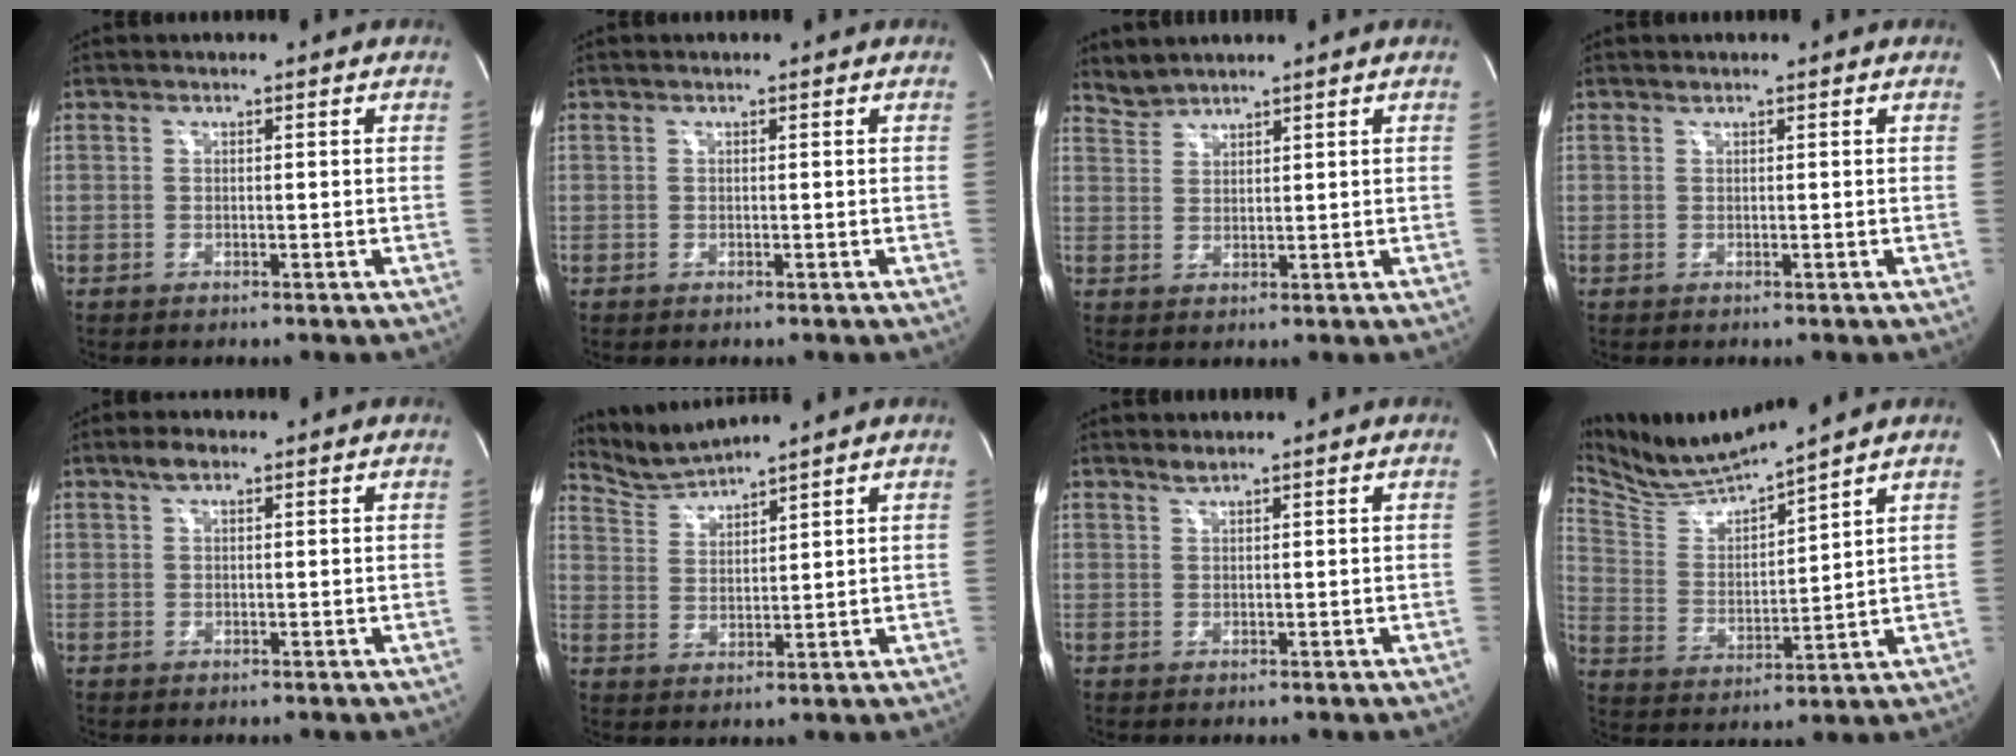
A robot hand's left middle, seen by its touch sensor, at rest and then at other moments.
{"total": 0.0}
{"total": 2.5, "force": [2.5, 0.0, -0.4], "torque": [0.000, 0.007, 0.057]}
{"total": 0.0}
{"total": 2.0, "force": [1.3, 0.8, 1.4], "torque": [-0.032, 0.011, 0.025]}
{"total": 5.1, "force": [4.8, -1.4, -0.5], "torque": [-0.004, -0.006, 0.109]}
{"total": 0.9, "force": [0.9, -0.1, 0.3], "torque": [-0.011, 0.001, 0.020]}
{"total": 9.7, "force": [9.3, -1.5, 2.6], "torque": [-0.068, -0.008, 0.194]}